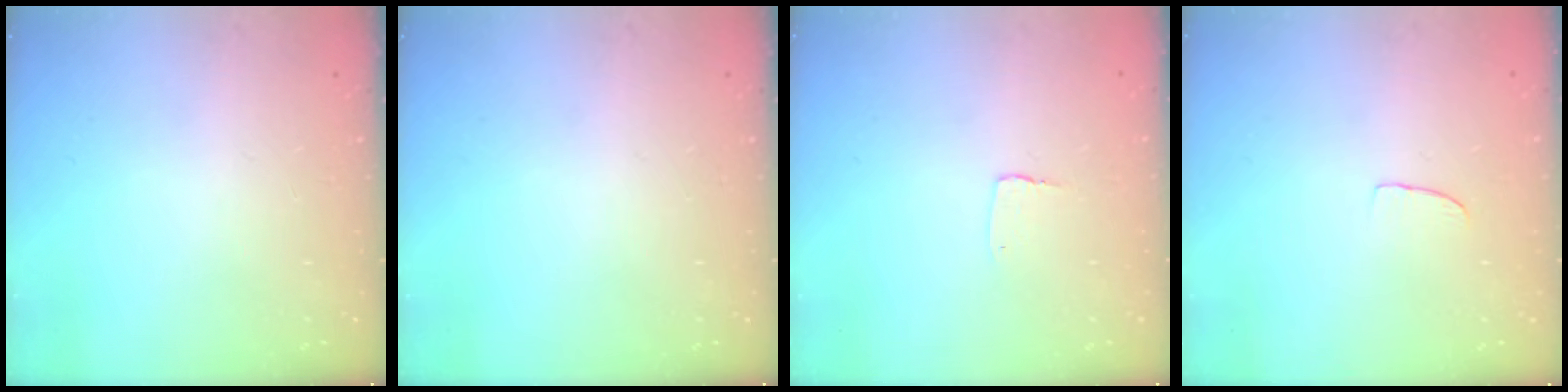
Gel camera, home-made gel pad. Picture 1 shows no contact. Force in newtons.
{"total": 0.0}
{"total": 2.7, "press": 2.7, "slide": 0.2}
{"total": 2.6, "press": 2.6, "slide": 0.2}